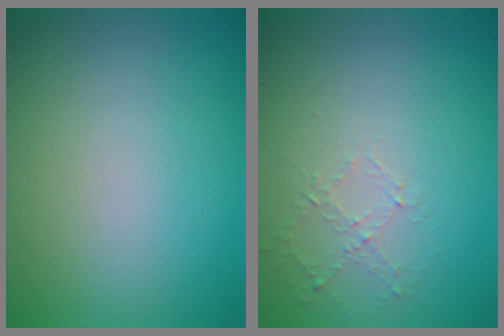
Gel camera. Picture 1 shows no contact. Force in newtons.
{"total": 1.0, "press": 0.4, "slide": 0.9}